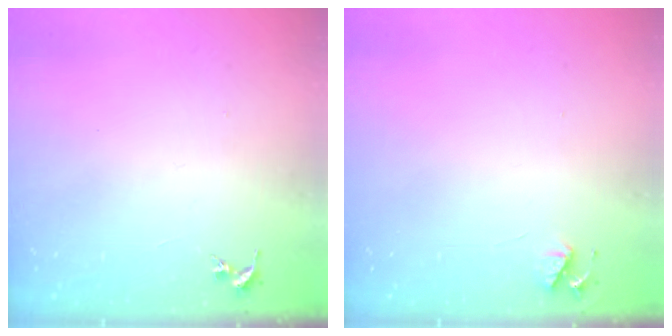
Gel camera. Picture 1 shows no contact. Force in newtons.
{"total": 4.2, "press": 4.2, "slide": 0.5}